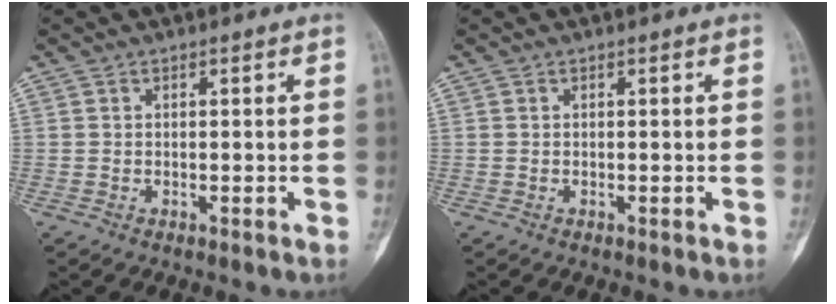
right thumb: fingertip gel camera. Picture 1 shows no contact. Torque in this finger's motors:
{"motor_torque": [0.41, 0.41, 0.00, -0.02, 0.01]}